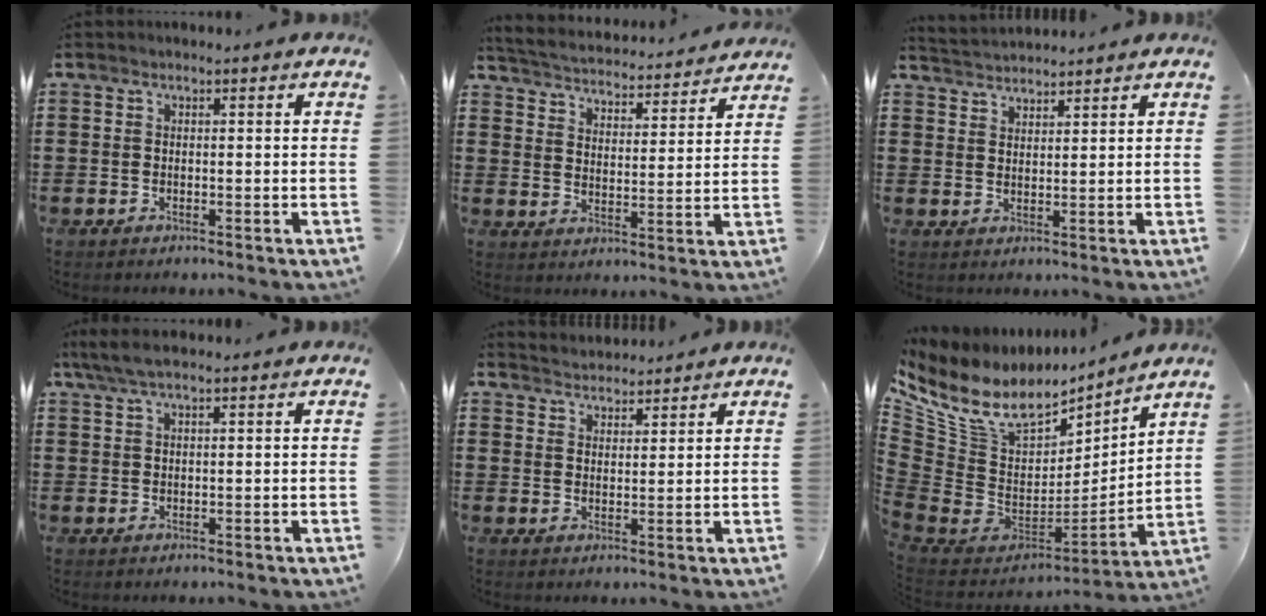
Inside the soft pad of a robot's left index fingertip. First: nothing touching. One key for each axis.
{"total": 3.8, "fx": 3.8, "fy": -0.2, "fz": 0.0, "tx": -0.024, "ty": -0.036, "tz": 0.059}
{"total": 2.5, "fx": 2.4, "fy": 0.1, "fz": -0.3, "tx": -0.002, "ty": -0.005, "tz": 0.047}
{"total": 3.7, "fx": 2.4, "fy": 0.7, "fz": 2.7, "tx": -0.057, "ty": 0.004, "tz": 0.046}
{"total": 3.0, "fx": 2.9, "fy": 0.2, "fz": -0.5, "tx": 0.000, "ty": -0.010, "tz": 0.055}
{"total": 11.6, "fx": 7.2, "fy": 6.7, "fz": 6.2, "tx": -0.166, "ty": -0.049, "tz": 0.132}